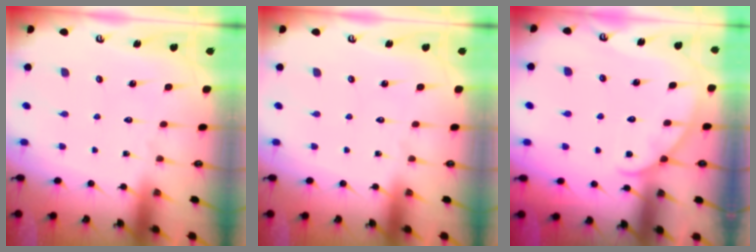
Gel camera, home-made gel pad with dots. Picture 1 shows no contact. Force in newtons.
{"total": 0.0}
{"total": 4.8, "press": 4.8, "slide": 0.5}